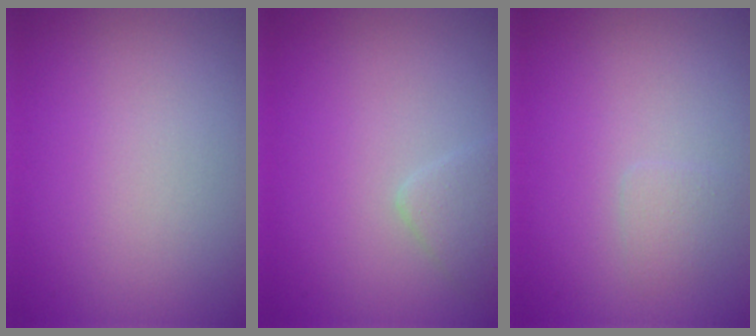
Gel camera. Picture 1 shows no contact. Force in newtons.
{"total": 1.6, "press": 1.6, "slide": 0.1}
{"total": 1.1, "press": 1.1, "slide": 0.1}